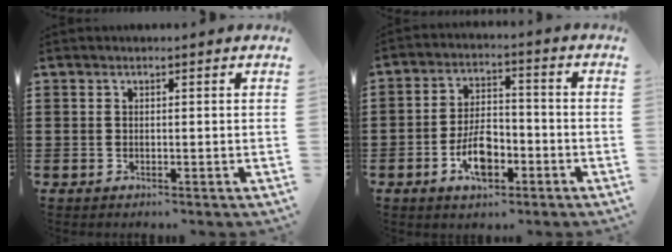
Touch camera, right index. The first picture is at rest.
{"total": 7.4, "force": [-3.1, 3.8, 5.6], "torque": [-0.119, 0.005, -0.059]}